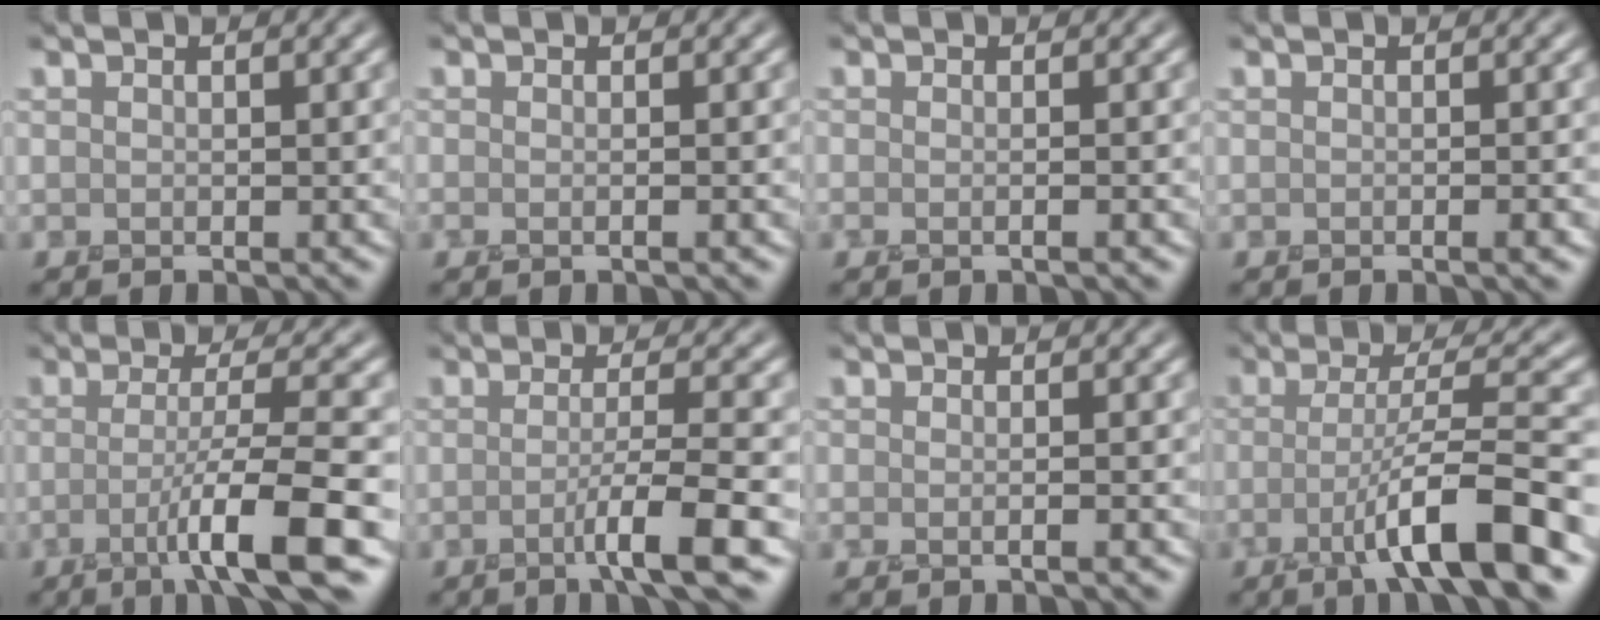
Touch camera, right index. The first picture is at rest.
{"total": 0.8, "force": [-0.1, 0.2, 0.8], "torque": [-0.008, -0.006, -0.008]}
{"total": 1.1, "force": [-0.2, 0.3, 1.0], "torque": [-0.007, -0.005, -0.011]}
{"total": 0.9, "force": [-0.4, 0.1, 0.8], "torque": [-0.011, -0.003, -0.006]}
{"total": 7.3, "force": [-2.5, 0.7, 6.9], "torque": [-0.106, -0.002, -0.051]}
{"total": 4.8, "force": [-1.8, 0.4, 4.4], "torque": [-0.068, -0.003, -0.040]}
{"total": 1.4, "force": [-0.2, 0.5, 1.3], "torque": [-0.006, -0.007, -0.013]}
{"total": 8.3, "force": [-3.3, 1.2, 7.6], "torque": [-0.120, 0.006, -0.065]}